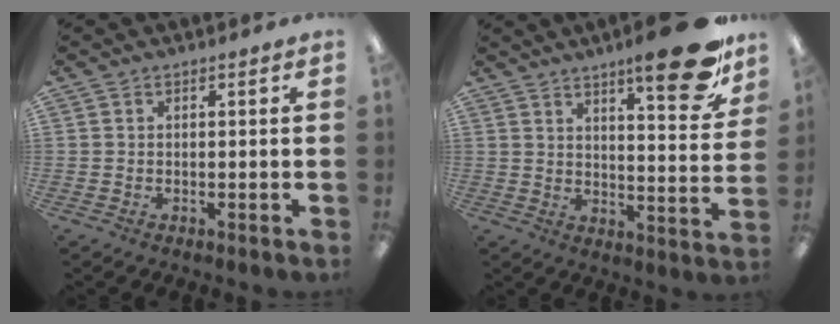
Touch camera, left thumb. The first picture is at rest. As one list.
[{"total": 16.5, "force": [10.9, 4.3, 11.7], "torque": [-0.151, -0.071, 0.169]}]